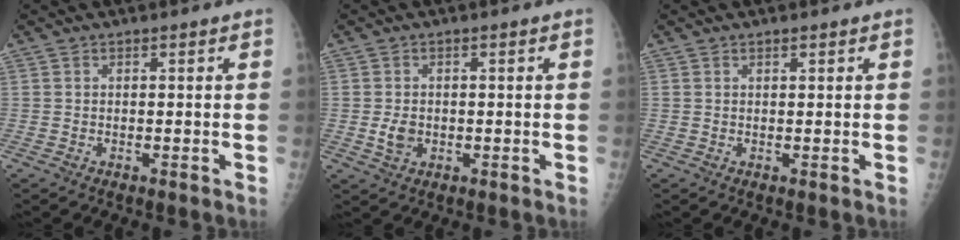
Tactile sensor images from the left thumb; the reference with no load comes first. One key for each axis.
{"total": 3.0, "fx": -0.6, "fy": 2.3, "fz": 1.8, "tx": -0.028, "ty": 0.000, "tz": -0.007}
{"total": 0.6, "fx": 0.4, "fy": 0.2, "fz": 0.4, "tx": -0.006, "ty": -0.002, "tz": 0.007}